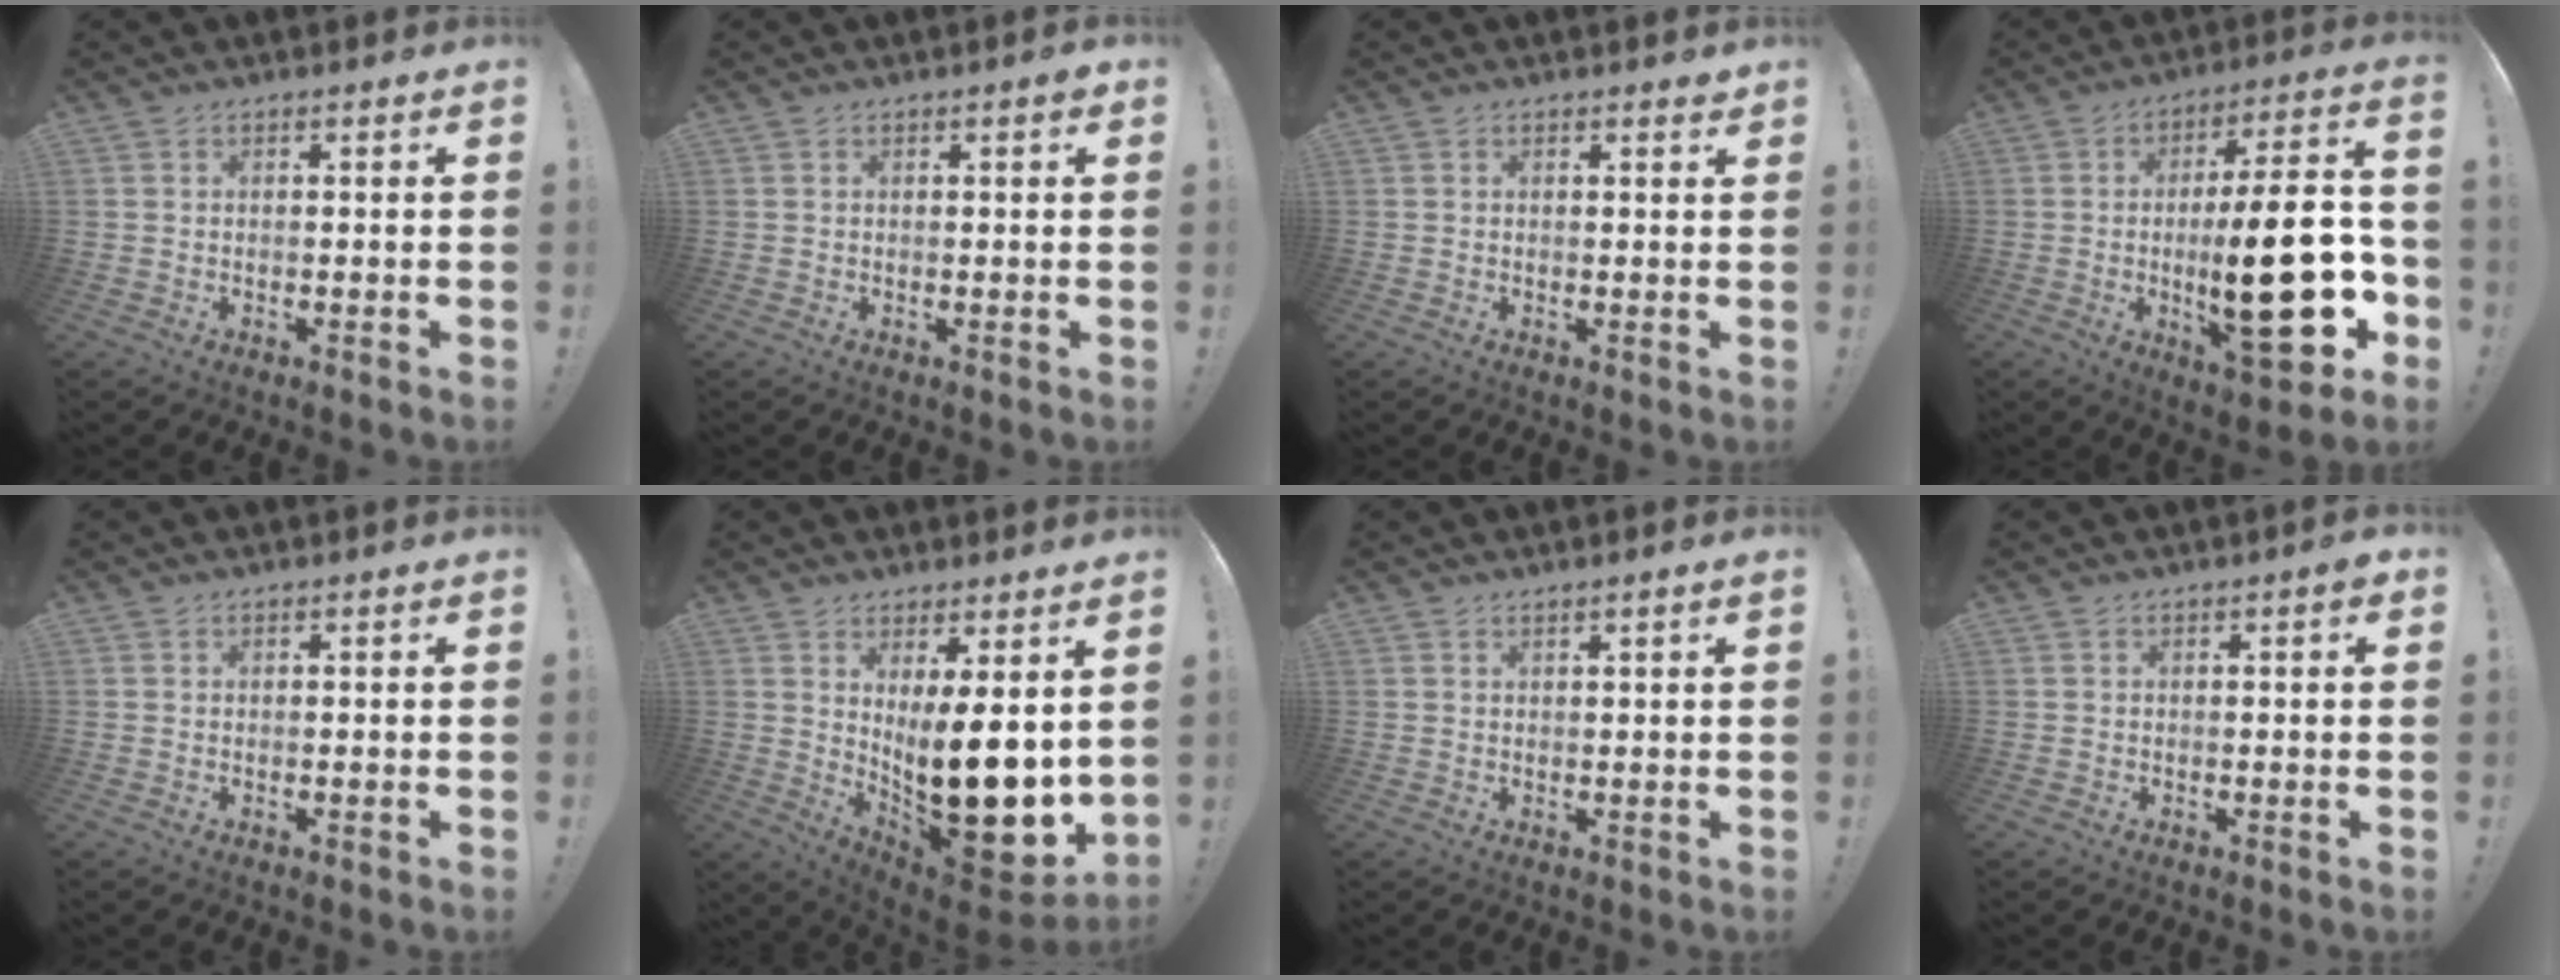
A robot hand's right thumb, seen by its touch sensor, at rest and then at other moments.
{"total": 1.0, "force": [0.4, 0.1, 0.9], "torque": [-0.005, -0.004, 0.004]}
{"total": 0.9, "force": [0.8, 0.3, 0.4], "torque": [0.013, -0.009, 0.010]}
{"total": 26.5, "force": [-4.0, 8.2, 24.9], "torque": [-0.392, 0.001, -0.059]}
{"total": 0.0}
{"total": 18.9, "force": [0.5, 5.8, 17.9], "torque": [-0.270, -0.054, 0.022]}
{"total": 1.1, "force": [0.8, -0.3, 0.8], "torque": [-0.015, -0.001, 0.012]}
{"total": 1.2, "force": [0.0, 0.2, 1.2], "torque": [-0.016, -0.001, -0.001]}